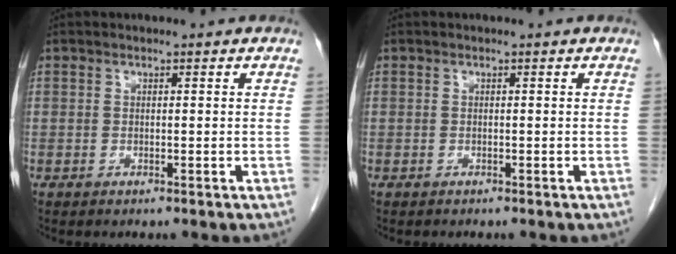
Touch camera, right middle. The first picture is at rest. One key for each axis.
{"total": 0.0}